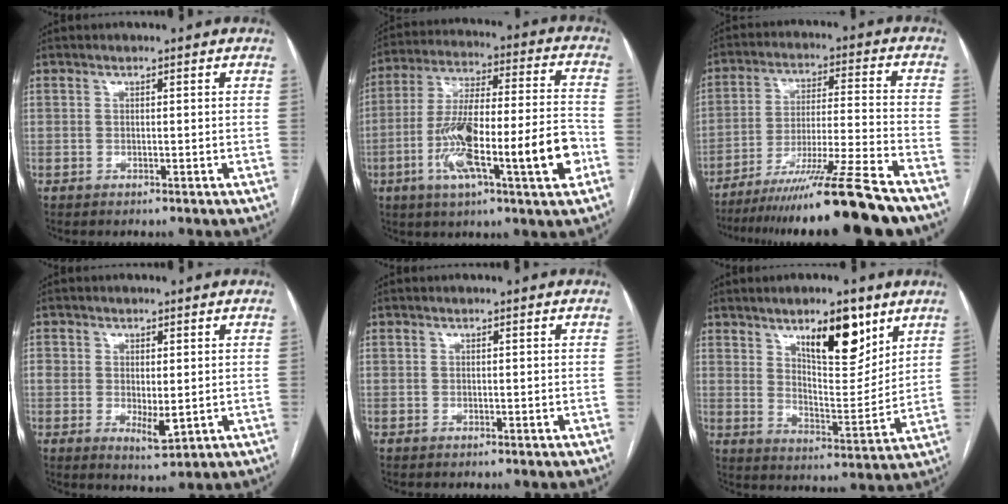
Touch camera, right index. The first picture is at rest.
{"total": 19.8, "force": [-6.4, 2.5, 18.6], "torque": [-0.306, 0.005, -0.102]}
{"total": 17.8, "force": [-14.2, -2.0, 10.4], "torque": [-0.169, -0.027, -0.233]}
{"total": 5.5, "force": [-0.4, 2.8, 4.8], "torque": [-0.082, -0.007, 0.004]}
{"total": 0.0}
{"total": 11.9, "force": [7.1, 3.7, 8.7], "torque": [-0.135, -0.007, 0.120]}